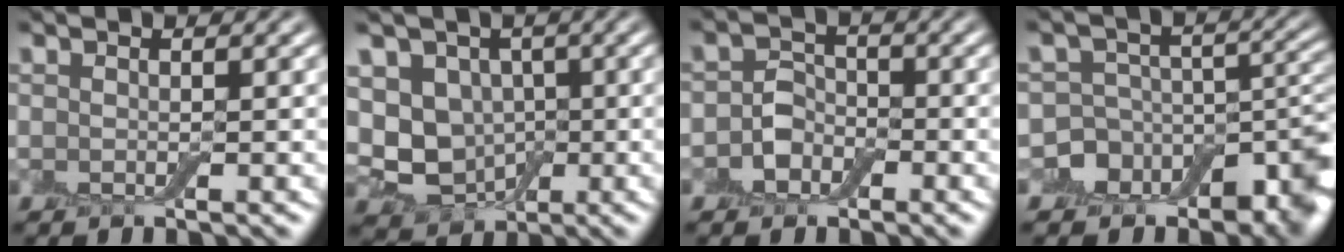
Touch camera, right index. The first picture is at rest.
{"total": 5.2, "force": [-0.6, 4.3, 2.9], "torque": [-0.050, 0.001, -0.015]}
{"total": 2.3, "force": [-1.1, 1.8, 0.9], "torque": [-0.013, 0.009, -0.023]}
{"total": 10.1, "force": [-5.6, 7.4, 3.9], "torque": [-0.061, -0.007, -0.075]}